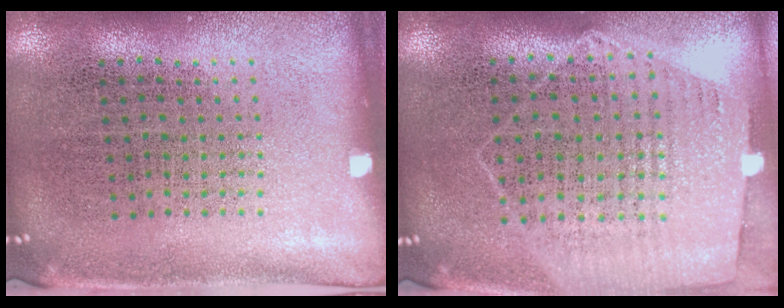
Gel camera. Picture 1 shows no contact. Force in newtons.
{"total": 1.2, "press": 1.1, "slide": 0.4}